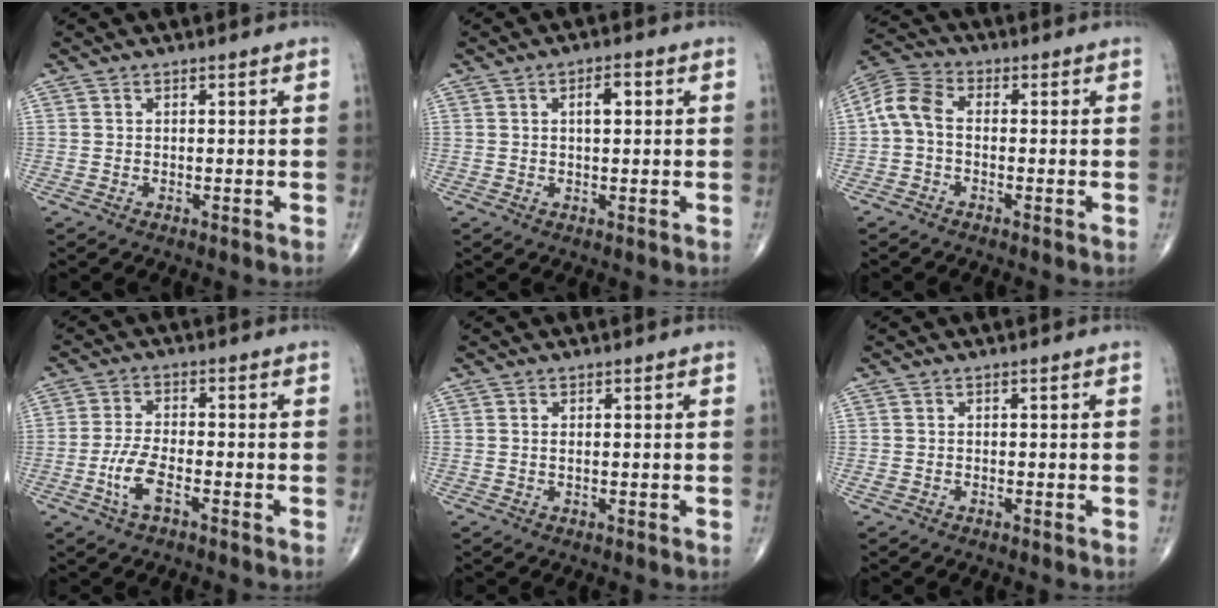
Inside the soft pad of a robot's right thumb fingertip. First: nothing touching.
{"total": 3.4, "force": [0.8, 1.5, 2.9], "torque": [-0.042, 0.006, 0.011]}
{"total": 6.7, "force": [-0.6, 4.2, 5.1], "torque": [-0.102, 0.022, -0.026]}
{"total": 5.6, "force": [-2.5, 1.9, 4.7], "torque": [-0.102, 0.015, -0.047]}
{"total": 0.6, "force": [0.1, 0.2, 0.6], "torque": [-0.015, -0.002, 0.002]}
{"total": 0.6, "force": [-0.2, 0.4, 0.3], "torque": [-0.011, -0.001, -0.005]}